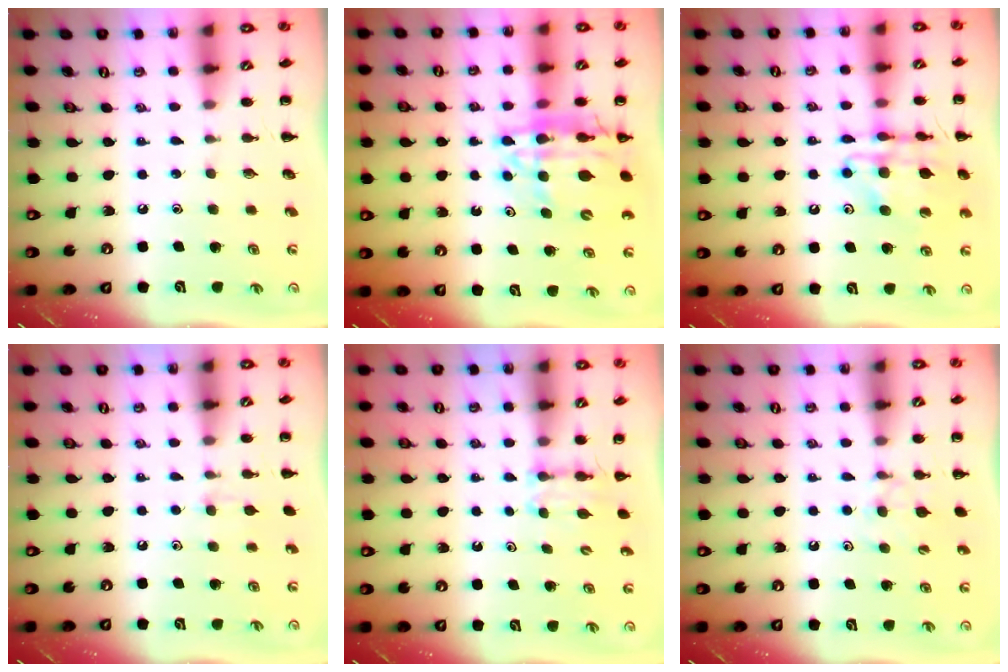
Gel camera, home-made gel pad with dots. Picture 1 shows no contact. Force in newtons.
{"total": 15.1, "press": 14.5, "slide": 4.1}
{"total": 15.0, "press": 14.7, "slide": 3.1}
{"total": 4.7, "press": 4.3, "slide": 1.8}
{"total": 4.0, "press": 3.7, "slide": 1.3}
{"total": 6.4, "press": 6.2, "slide": 1.7}